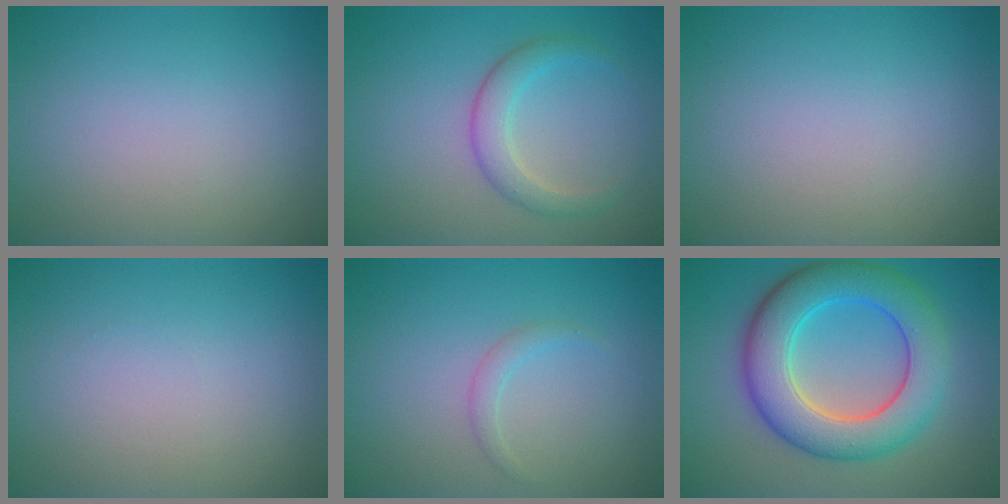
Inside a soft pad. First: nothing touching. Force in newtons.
{"total": 2.7, "press": 2.7, "slide": 0.2}
{"total": 0.0}
{"total": 0.0}
{"total": 1.1, "press": 1.1, "slide": 0.1}
{"total": 8.8, "press": 8.8, "slide": 0.1}